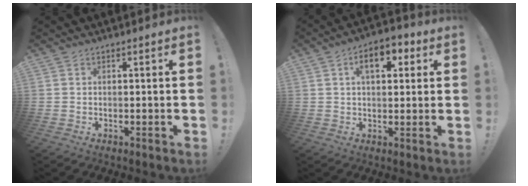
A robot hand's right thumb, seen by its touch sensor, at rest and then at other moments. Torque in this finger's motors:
{"motor_torque": [0.65, 2.15, 0.83, 0.48, 0.01]}